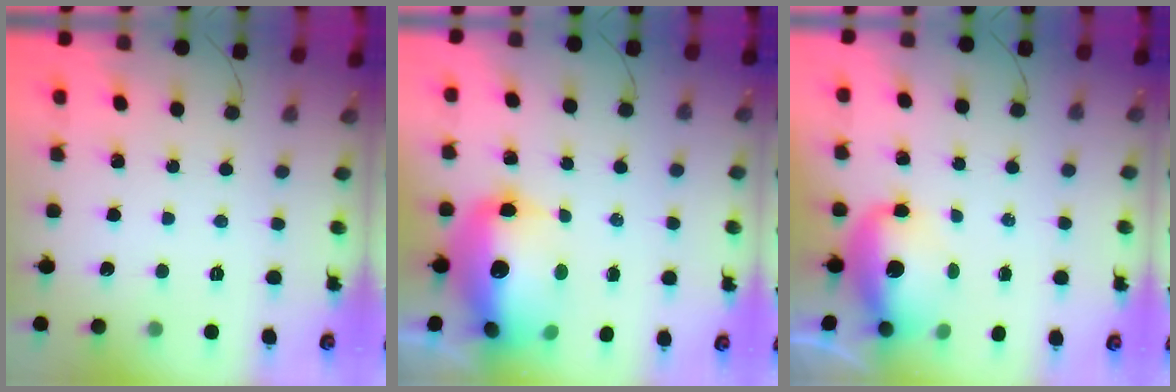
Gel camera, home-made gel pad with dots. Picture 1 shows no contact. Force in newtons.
{"total": 19.2, "press": 17.0, "slide": 9.0}
{"total": 11.0, "press": 10.7, "slide": 2.5}